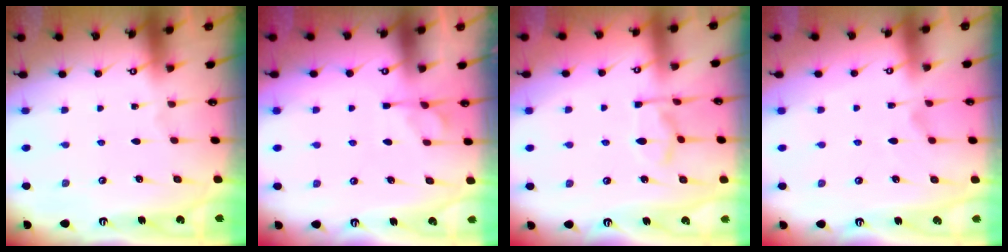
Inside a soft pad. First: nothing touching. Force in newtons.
{"total": 6.4, "press": 6.3, "slide": 1.4}
{"total": 3.4, "press": 3.3, "slide": 1.0}
{"total": 1.9, "press": 1.5, "slide": 1.2}